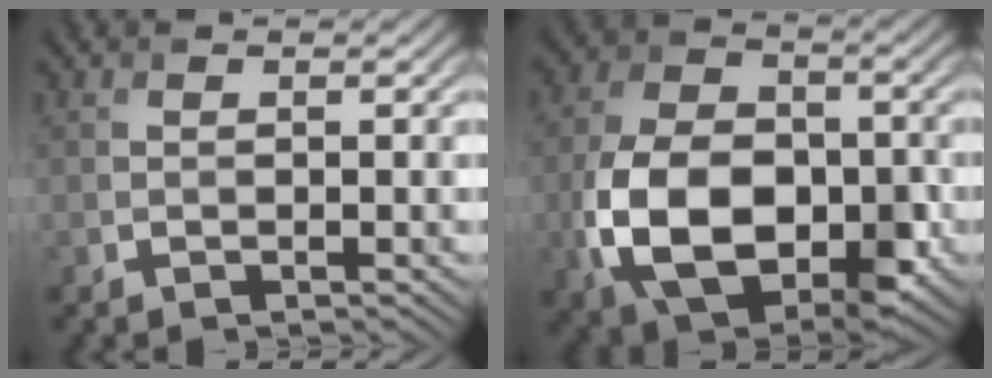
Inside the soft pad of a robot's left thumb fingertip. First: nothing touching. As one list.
[{"total": 13.6, "force": [-3.7, 8.7, 9.8], "torque": [-0.215, -0.021, -0.075]}]